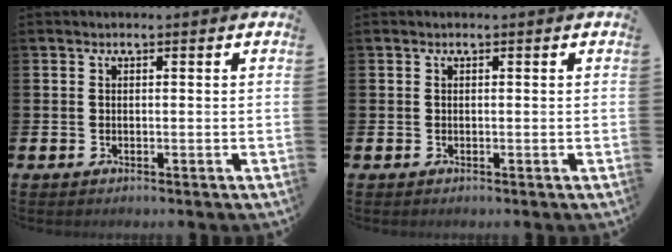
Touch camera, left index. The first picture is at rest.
{"total": 0.0}